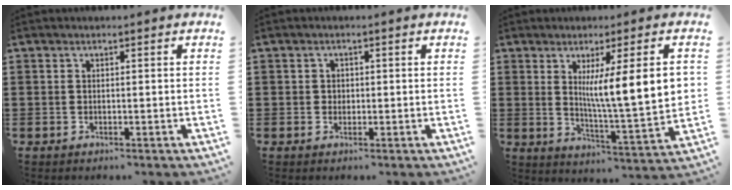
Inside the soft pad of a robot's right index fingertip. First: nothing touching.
{"total": 1.1, "force": [0.1, 1.1, 0.3], "torque": [-0.010, 0.006, 0.001]}
{"total": 10.4, "force": [3.0, 0.9, 10.0], "torque": [-0.173, -0.011, 0.045]}